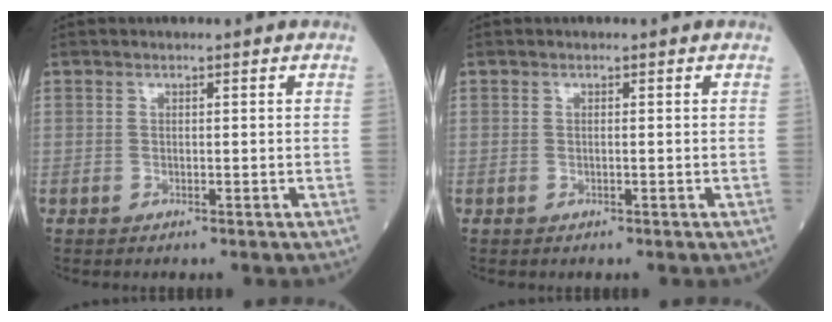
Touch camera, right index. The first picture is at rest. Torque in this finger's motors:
{"motor_torque": [0.11, -0.05, 0.06, 0.02]}